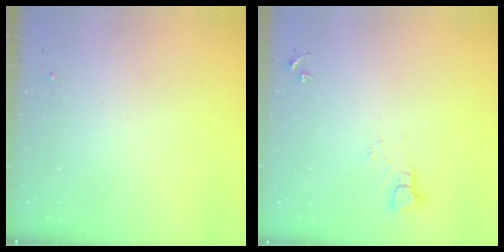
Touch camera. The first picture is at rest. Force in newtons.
{"total": 3.6, "press": 3.5, "slide": 0.3}